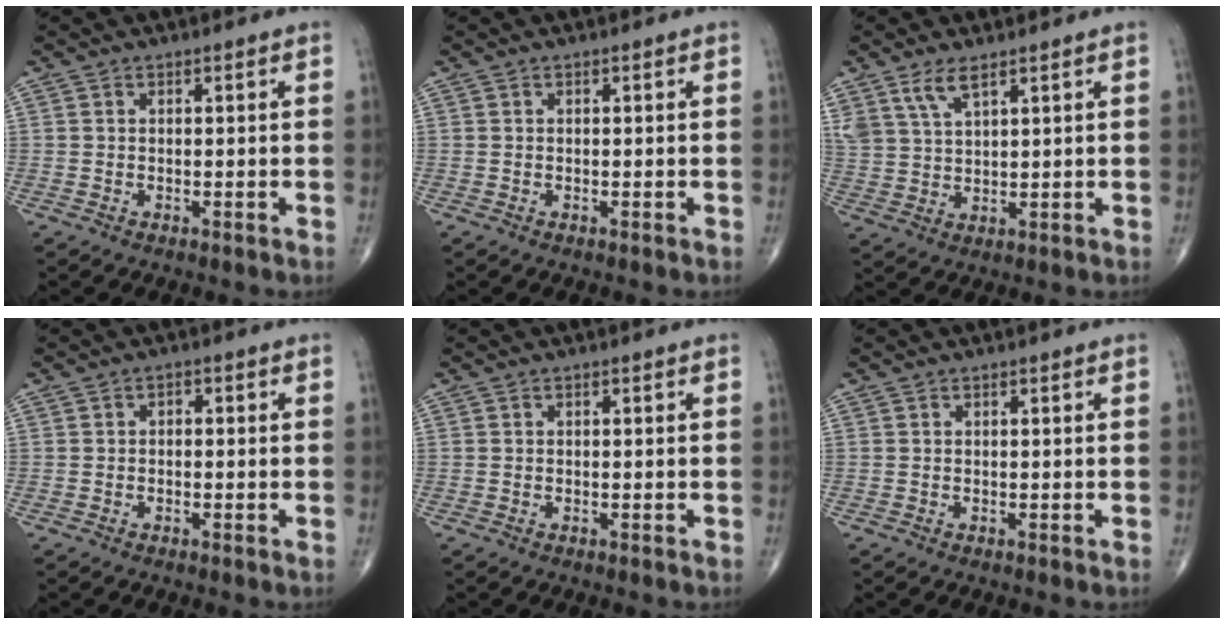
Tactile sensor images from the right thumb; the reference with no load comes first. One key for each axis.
{"total": 0.0}
{"total": 5.4, "fx": 3.7, "fy": 1.9, "fz": 3.4, "tx": -0.069, "ty": -0.013, "tz": 0.079}
{"total": 1.2, "fx": -0.1, "fy": 0.8, "fz": 0.8, "tx": -0.004, "ty": 0.008, "tz": -0.006}
{"total": 0.0}
{"total": 0.0}